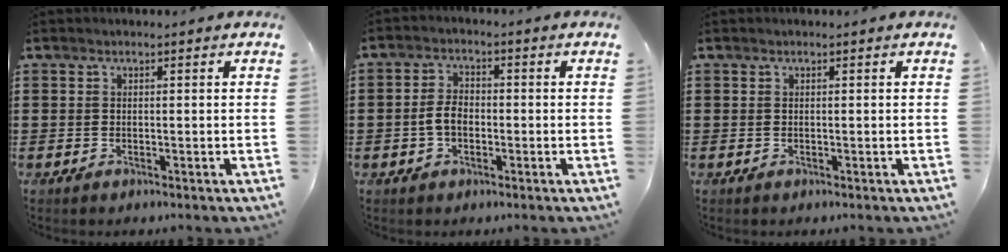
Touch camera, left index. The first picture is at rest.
{"total": 3.9, "force": [-0.8, 2.3, 3.1], "torque": [-0.072, 0.001, -0.020]}
{"total": 0.0}